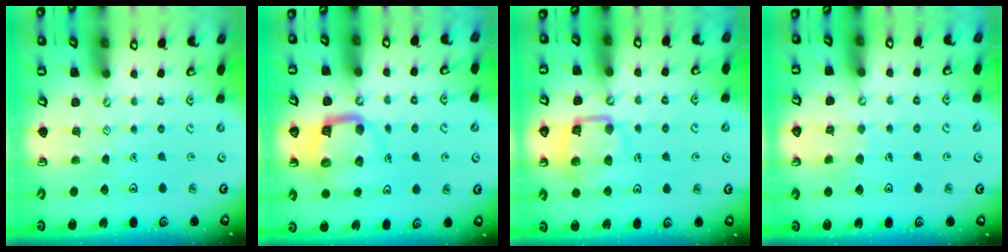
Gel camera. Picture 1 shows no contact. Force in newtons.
{"total": 11.0, "press": 10.9, "slide": 1.3}
{"total": 12.5, "press": 12.5, "slide": 1.3}
{"total": 4.8, "press": 4.8, "slide": 0.1}